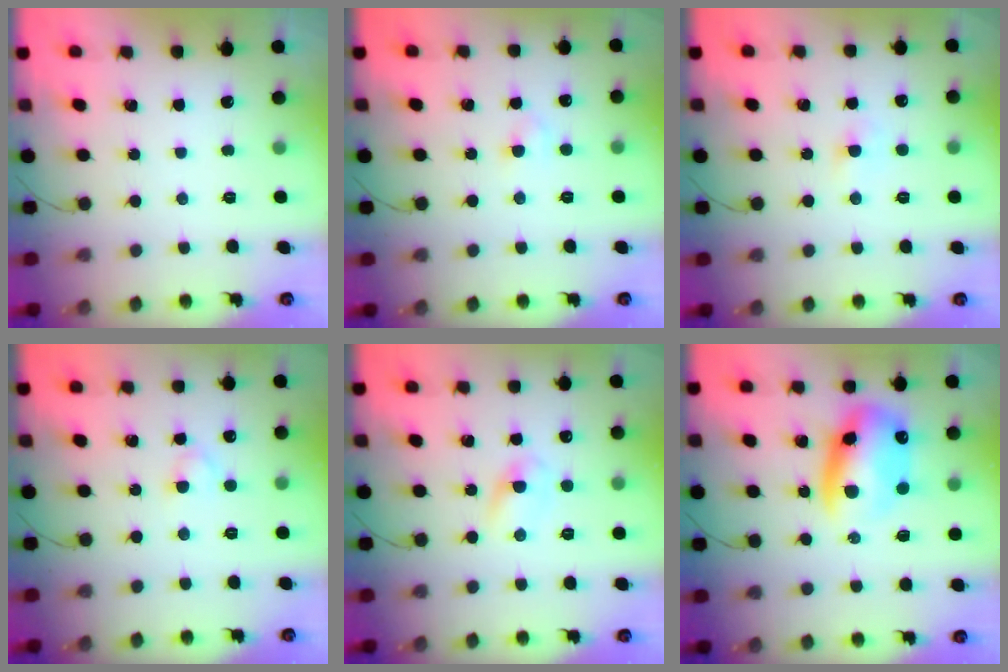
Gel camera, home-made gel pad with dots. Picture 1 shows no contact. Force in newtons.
{"total": 2.4, "press": 2.2, "slide": 1.0}
{"total": 2.3, "press": 2.1, "slide": 0.9}
{"total": 2.0, "press": 1.7, "slide": 0.9}
{"total": 2.9, "press": 2.7, "slide": 1.2}
{"total": 11.8, "press": 11.5, "slide": 2.7}